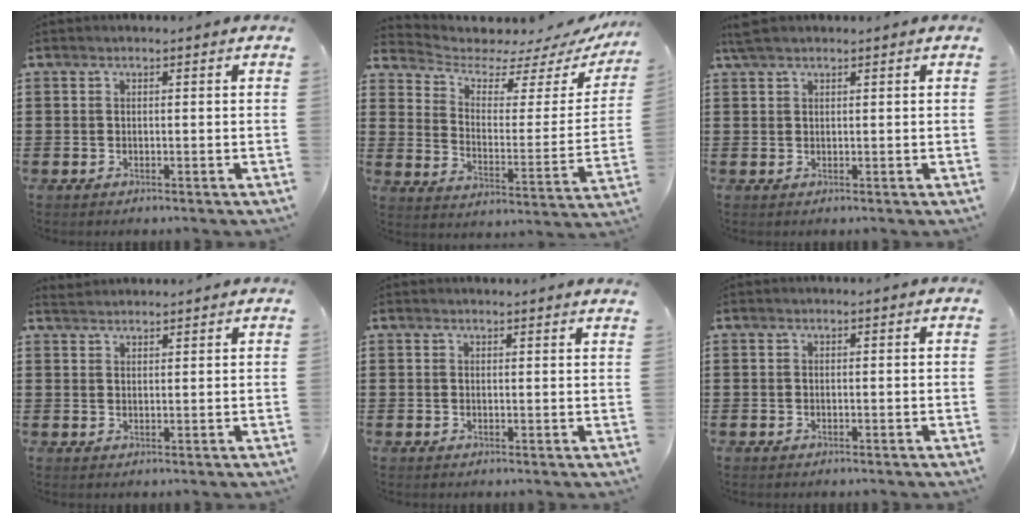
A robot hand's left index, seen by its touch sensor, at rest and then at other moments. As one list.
[{"total": 4.7, "force": [4.0, 1.9, 1.7], "torque": [-0.058, -0.028, 0.064]}, {"total": 1.8, "force": [1.5, 0.4, 1.0], "torque": [-0.022, 0.003, 0.028]}, {"total": 1.9, "force": [1.9, 0.2, 0.1], "torque": [-0.006, 0.002, 0.038]}, {"total": 1.3, "force": [1.2, -0.1, 0.3], "torque": [-0.007, -0.002, 0.025]}, {"total": 0.0}]